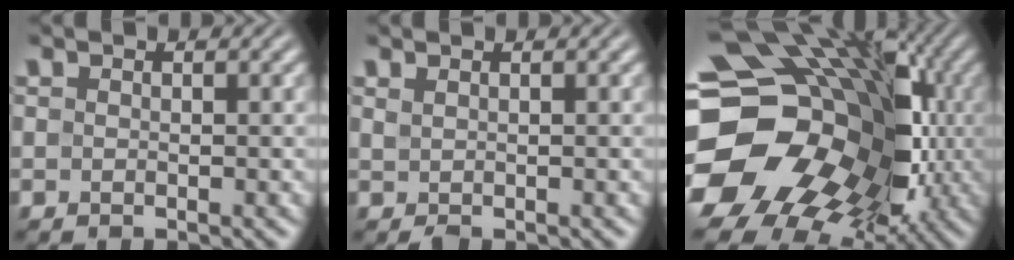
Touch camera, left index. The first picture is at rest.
{"total": 0.7, "force": [0.4, 0.3, 0.5], "torque": [-0.009, 0.005, 0.007]}
{"total": 21.0, "force": [-1.6, 16.7, 12.7], "torque": [-0.219, -0.023, -0.034]}